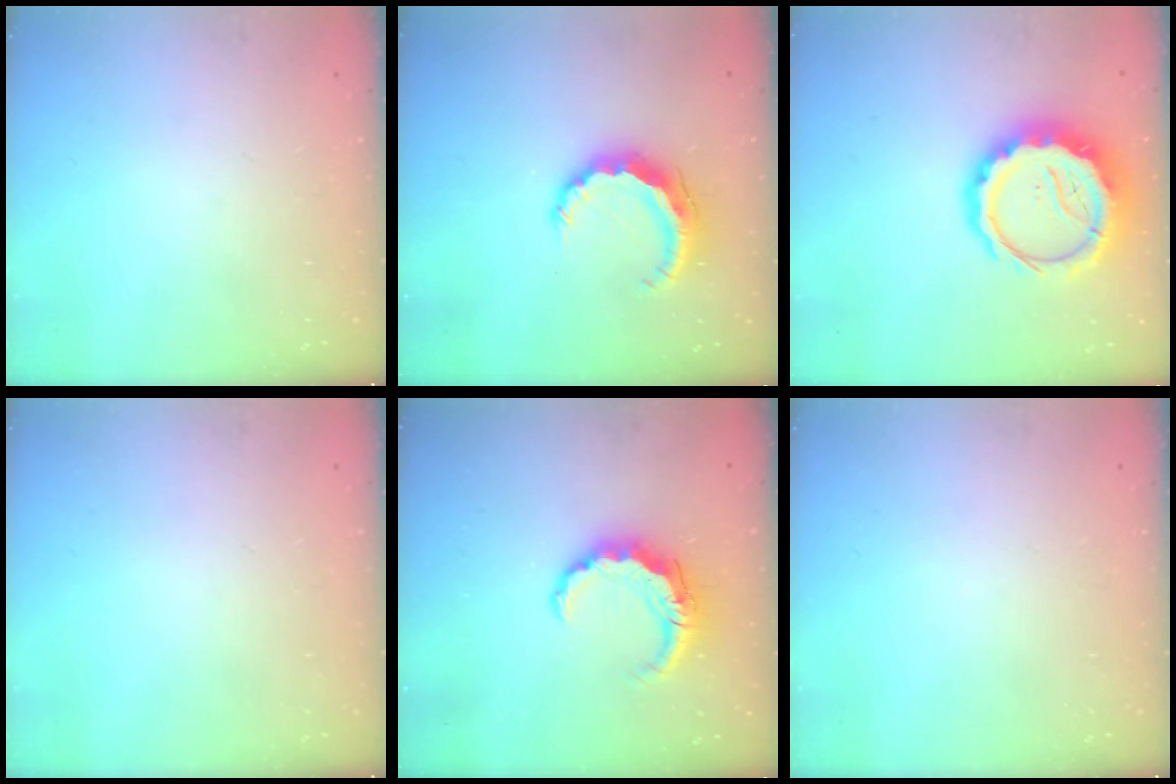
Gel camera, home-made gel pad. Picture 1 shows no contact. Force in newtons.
{"total": 8.2, "press": 8.1, "slide": 0.7}
{"total": 14.9, "press": 14.4, "slide": 3.5}
{"total": 0.0}
{"total": 8.5, "press": 8.5, "slide": 0.9}
{"total": 0.0}